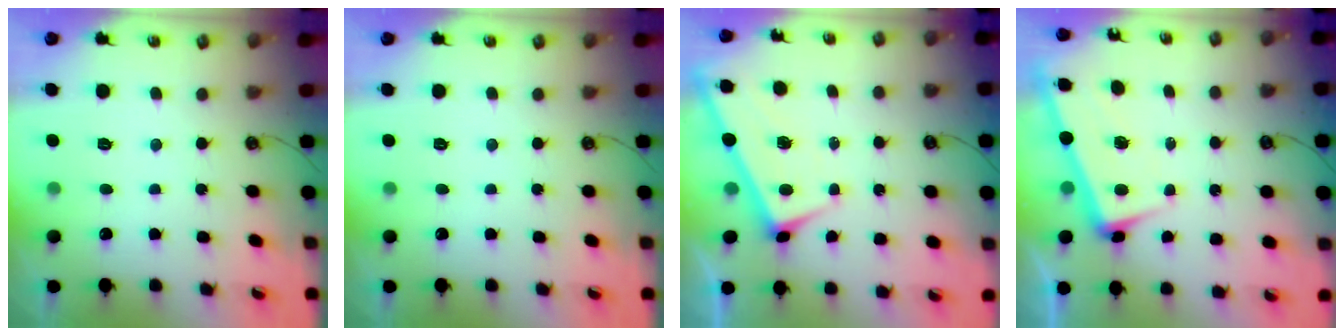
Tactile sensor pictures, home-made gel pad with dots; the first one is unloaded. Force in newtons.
{"total": 0.0}
{"total": 1.7, "press": 1.7, "slide": 0.1}
{"total": 3.0, "press": 2.9, "slide": 0.8}